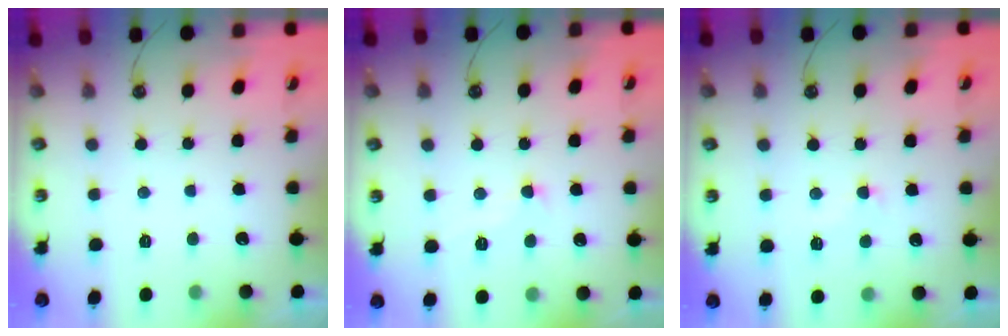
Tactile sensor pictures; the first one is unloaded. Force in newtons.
{"total": 1.1, "press": 1.1, "slide": 0.3}
{"total": 4.1, "press": 4.1, "slide": 0.5}